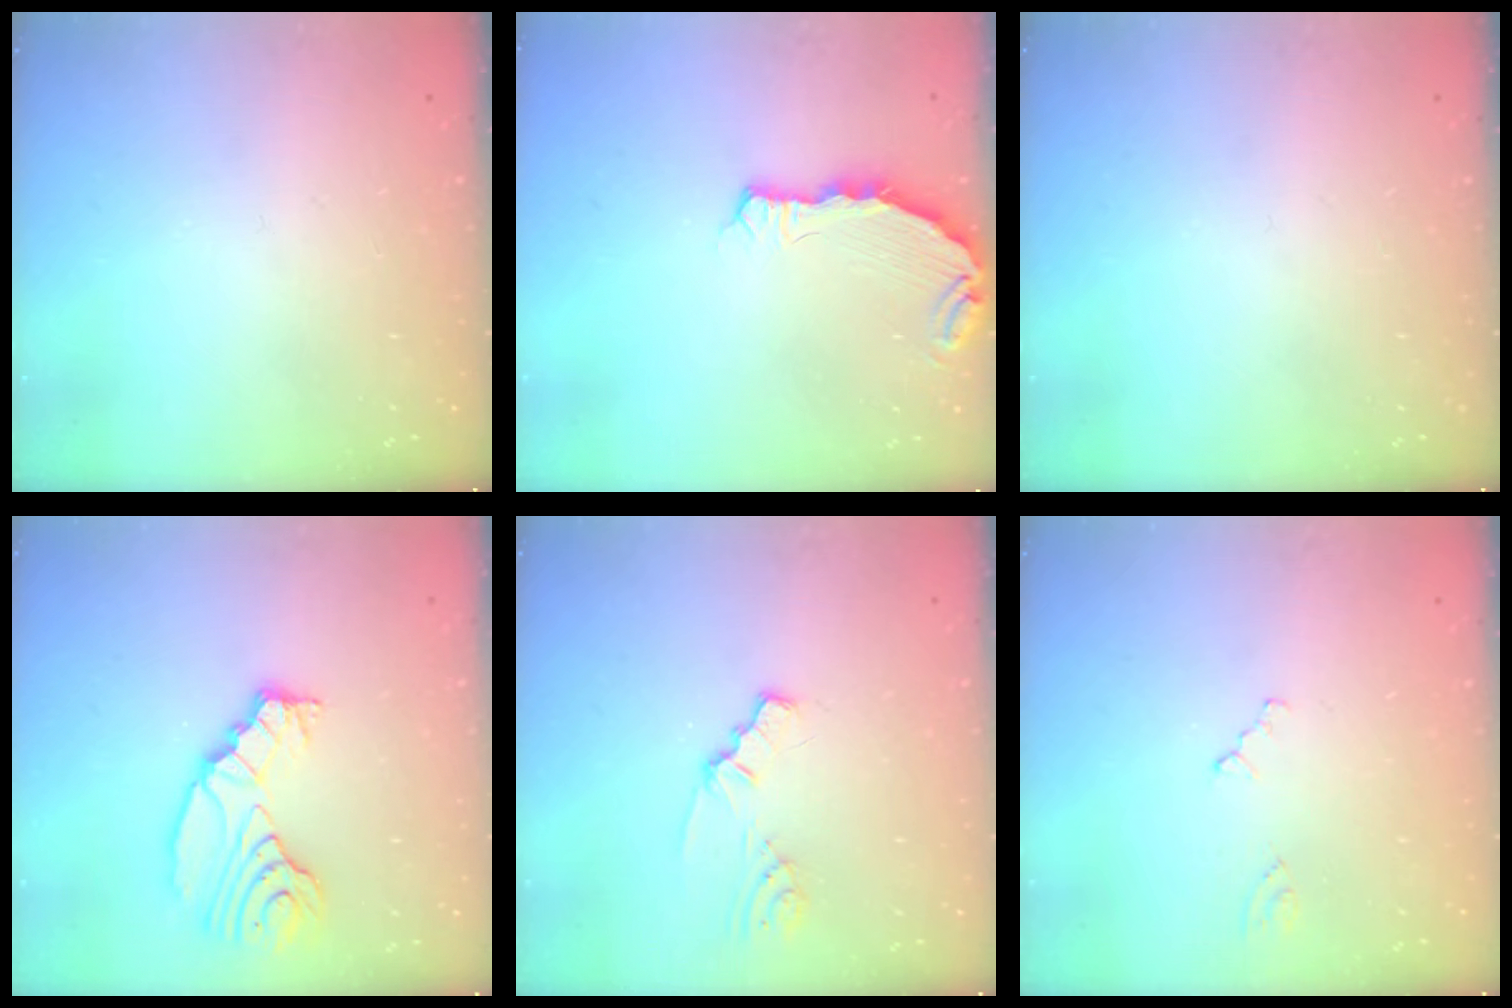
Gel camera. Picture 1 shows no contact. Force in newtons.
{"total": 6.5, "press": 5.2, "slide": 3.9}
{"total": 0.0}
{"total": 12.4, "press": 12.3, "slide": 1.1}
{"total": 1.5, "press": 1.5, "slide": 0.1}
{"total": 0.7, "press": 0.6, "slide": 0.2}